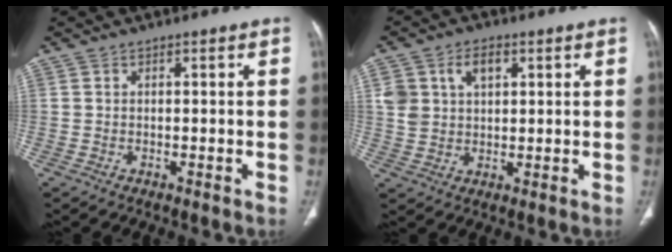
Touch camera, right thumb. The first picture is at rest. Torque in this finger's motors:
{"motor_torque": [0.58, 1.46, 0.84, 0.59, 0.00]}